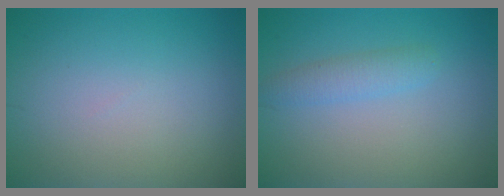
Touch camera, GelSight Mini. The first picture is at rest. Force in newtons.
{"total": 1.9, "press": 1.9, "slide": 0.1}